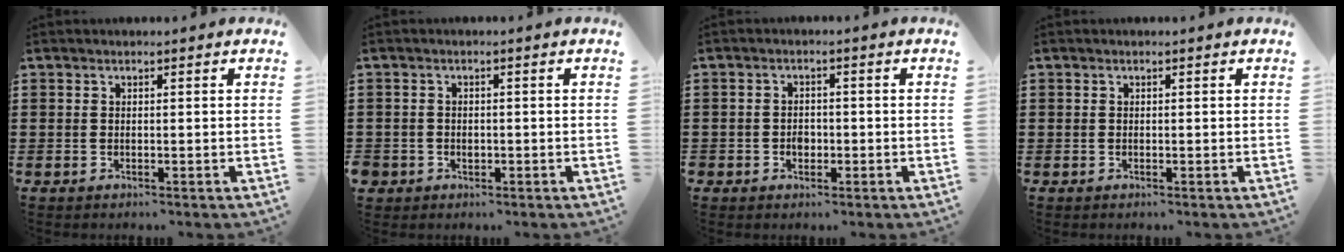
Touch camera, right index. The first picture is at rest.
{"total": 1.4, "force": [-0.7, 1.3, -0.1], "torque": [-0.003, 0.003, -0.018]}
{"total": 1.8, "force": [-0.7, 1.6, 0.6], "torque": [-0.015, 0.004, -0.016]}
{"total": 0.5, "force": [0.0, 0.5, 0.0], "torque": [-0.001, 0.005, 0.000]}